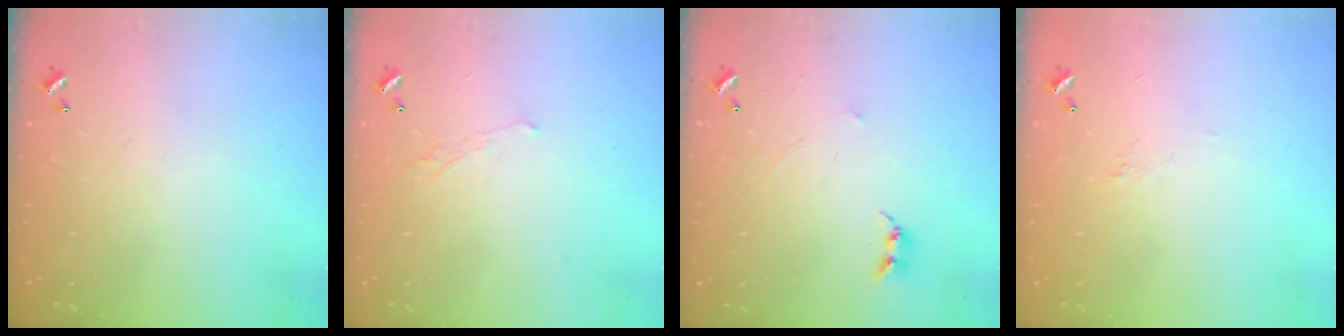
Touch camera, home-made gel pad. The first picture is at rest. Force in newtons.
{"total": 1.7, "press": 1.6, "slide": 0.6}
{"total": 2.7, "press": 2.7, "slide": 0.3}
{"total": 1.6, "press": 1.5, "slide": 0.5}